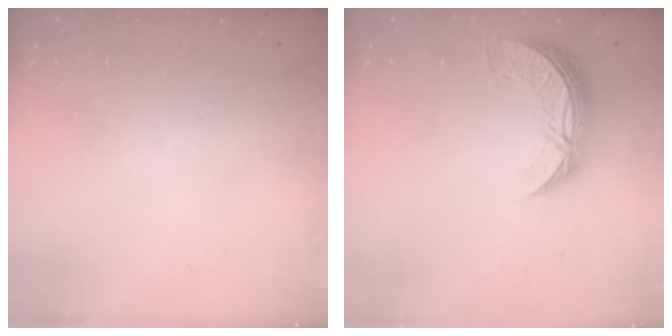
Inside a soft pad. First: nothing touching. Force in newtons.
{"total": 7.7, "press": 7.6, "slide": 0.7}